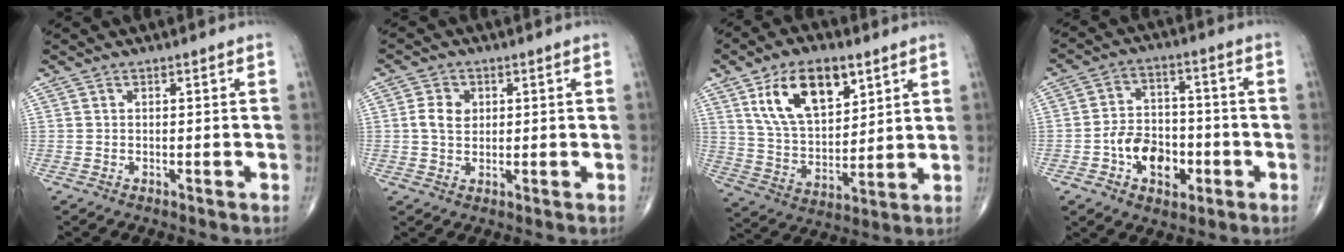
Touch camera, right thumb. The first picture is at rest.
{"total": 4.5, "force": [0.8, 3.4, 2.8], "torque": [-0.041, 0.000, 0.013]}
{"total": 16.3, "force": [7.8, 8.7, 11.4], "torque": [-0.168, -0.029, 0.150]}
{"total": 10.9, "force": [-3.4, 7.6, 7.1], "torque": [-0.083, 0.030, -0.057]}